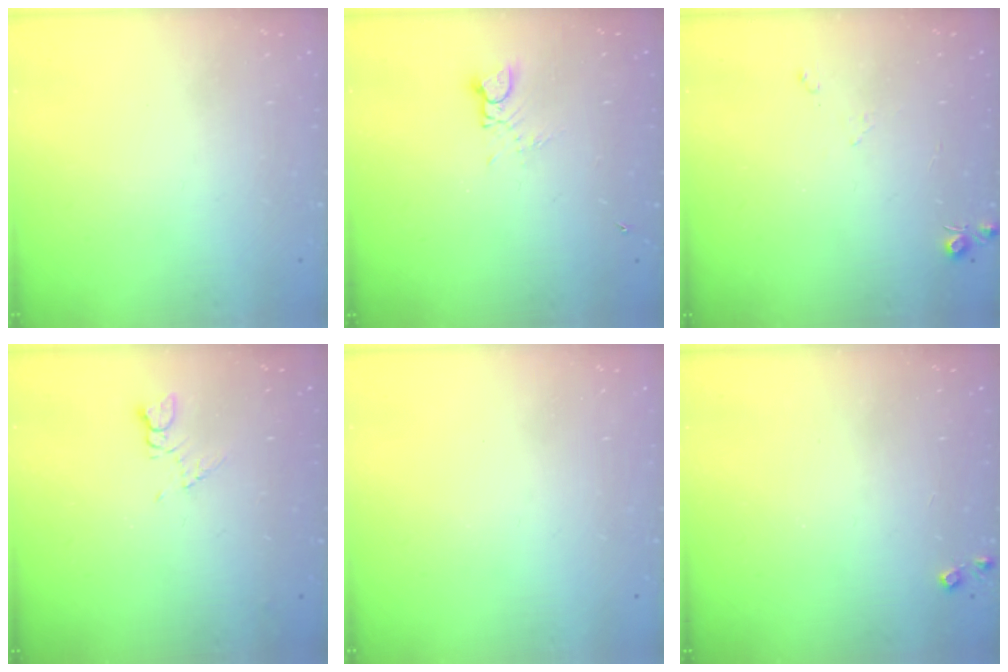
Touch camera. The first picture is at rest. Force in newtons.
{"total": 3.2, "press": 3.1, "slide": 0.3}
{"total": 5.7, "press": 5.6, "slide": 0.8}
{"total": 5.2, "press": 5.1, "slide": 0.7}
{"total": 0.0}
{"total": 4.3, "press": 4.3, "slide": 0.5}